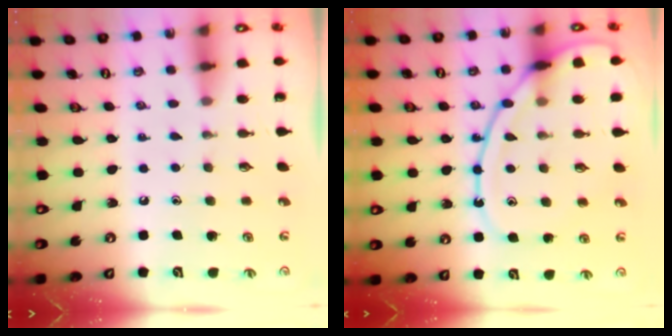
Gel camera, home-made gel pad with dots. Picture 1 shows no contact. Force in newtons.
{"total": 13.0, "press": 12.9, "slide": 1.1}